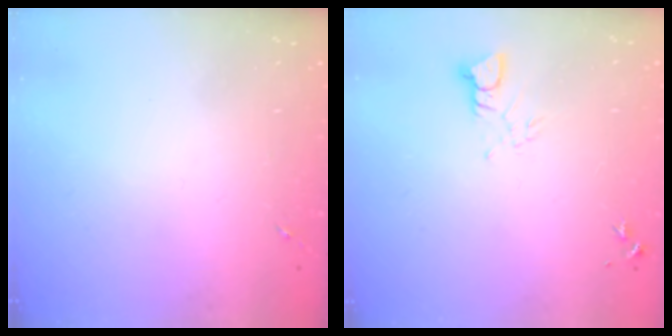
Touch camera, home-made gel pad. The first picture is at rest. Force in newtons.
{"total": 3.2, "press": 3.2, "slide": 0.2}